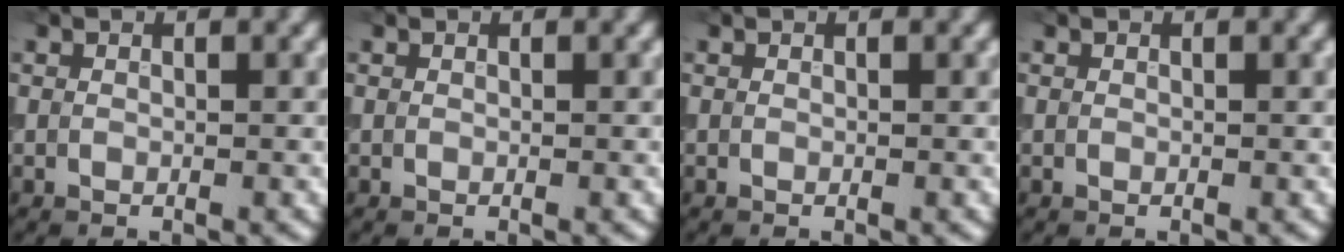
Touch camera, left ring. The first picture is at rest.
{"total": 0.0}
{"total": 0.0}
{"total": 0.0}